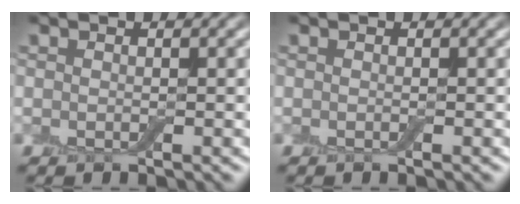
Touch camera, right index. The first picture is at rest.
{"total": 0.0}